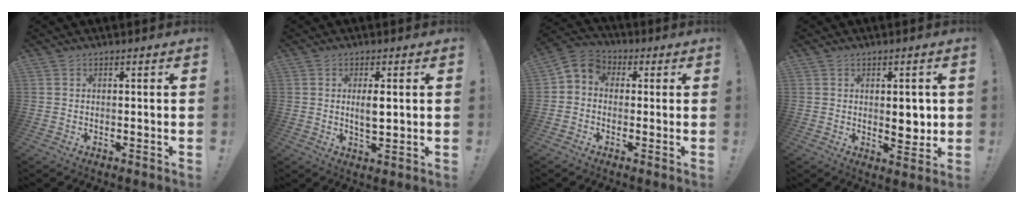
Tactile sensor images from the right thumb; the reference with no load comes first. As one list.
[{"total": 4.5, "force": [0.6, 1.6, 4.1], "torque": [-0.068, -0.012, 0.003]}, {"total": 4.8, "force": [-0.9, 4.1, 2.2], "torque": [-0.039, 0.011, -0.015]}, {"total": 5.6, "force": [0.6, 3.2, 4.5], "torque": [-0.047, -0.007, 0.006]}]